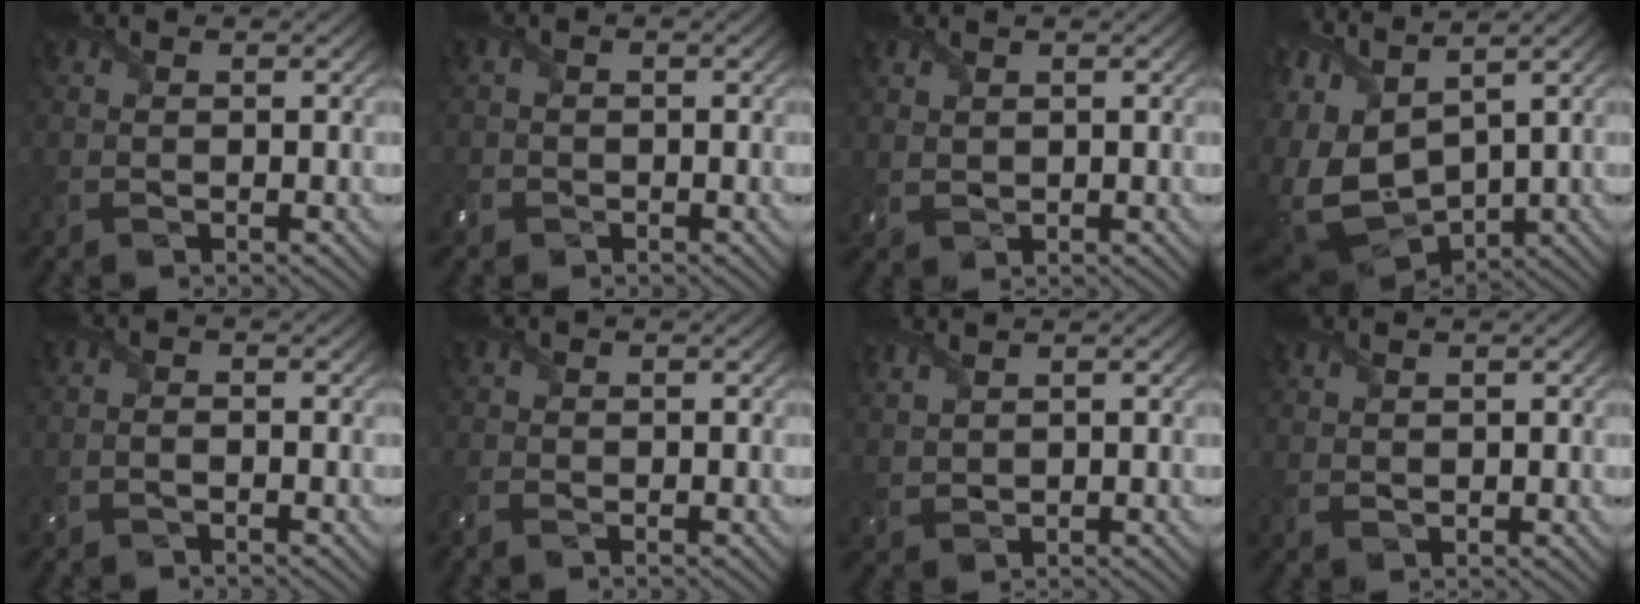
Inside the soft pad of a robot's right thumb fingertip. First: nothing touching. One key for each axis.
{"total": 1.7, "fx": -1.1, "fy": 1.2, "fz": 0.0, "tx": 0.001, "ty": -0.003, "tz": -0.025}
{"total": 1.2, "fx": 0.8, "fy": 0.7, "fz": 0.5, "tx": -0.015, "ty": -0.001, "tz": 0.023}
{"total": 13.6, "fx": -0.4, "fy": 7.7, "fz": 11.2, "tx": -0.282, "ty": -0.016, "tz": 0.020}
{"total": 1.5, "fx": -1.2, "fy": 0.3, "fz": 0.7, "tx": -0.011, "ty": 0.002, "tz": -0.025}
{"total": 1.4, "fx": -0.8, "fy": 0.7, "fz": 0.9, "tx": -0.026, "ty": -0.005, "tz": -0.020}
{"total": 2.5, "fx": 1.9, "fy": 0.8, "fz": 1.5, "tx": -0.034, "ty": 0.002, "tz": 0.041}
{"total": 1.0, "fx": 0.7, "fy": 0.3, "fz": 0.7, "tx": -0.011, "ty": -0.003, "tz": 0.022}